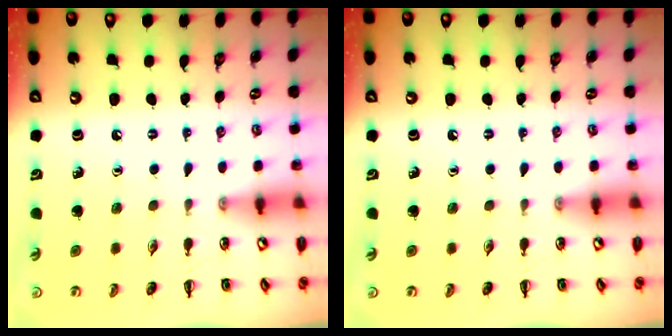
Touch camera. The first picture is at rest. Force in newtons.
{"total": 0.0}